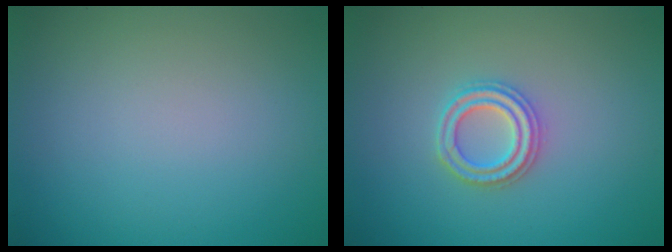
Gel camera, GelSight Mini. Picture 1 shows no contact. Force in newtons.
{"total": 2.4, "press": 2.4, "slide": 0.4}